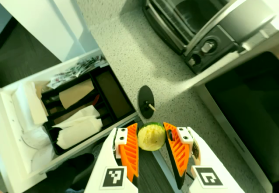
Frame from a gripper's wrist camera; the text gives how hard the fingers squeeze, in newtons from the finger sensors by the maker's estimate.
{"total": 10.7, "left": 11.2, "right": 10.1}